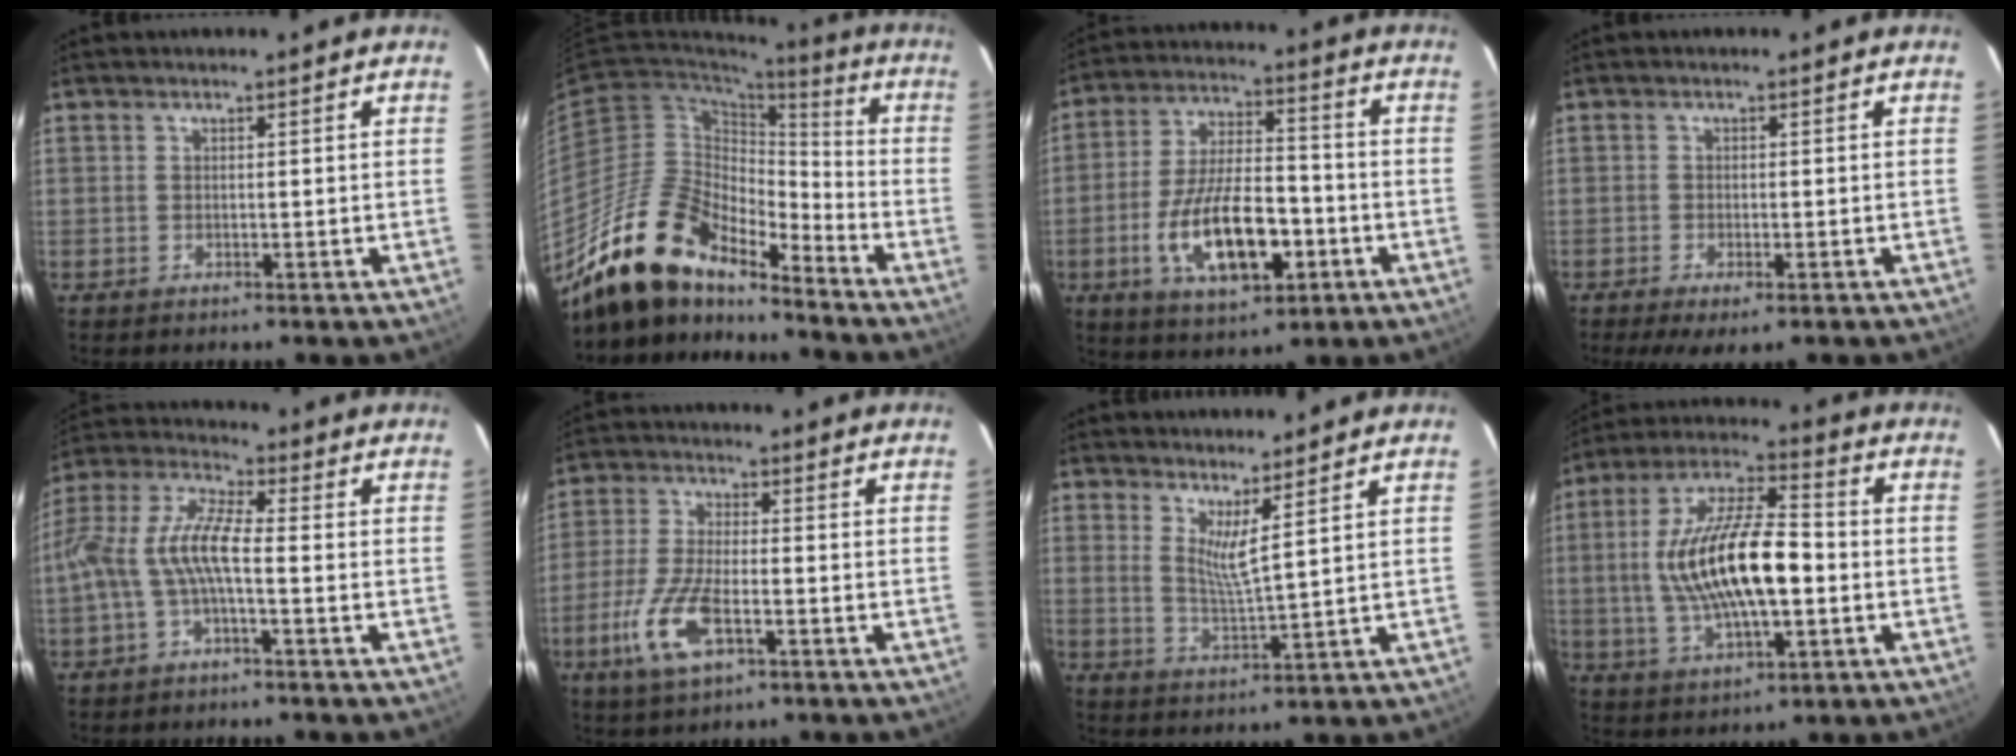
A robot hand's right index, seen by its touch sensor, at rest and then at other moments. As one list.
[{"total": 17.9, "force": [-15.0, 6.1, 7.6], "torque": [-0.137, 0.009, -0.277]}, {"total": 15.9, "force": [-5.4, 6.7, 13.4], "torque": [-0.261, -0.004, -0.083]}, {"total": 5.5, "force": [-3.7, 1.7, 3.8], "torque": [-0.086, -0.023, -0.059]}, {"total": 10.0, "force": [-2.1, 2.5, 9.4], "torque": [-0.206, 0.010, -0.040]}, {"total": 10.9, "force": [-4.5, 3.9, 9.1], "torque": [-0.203, -0.010, -0.086]}, {"total": 4.7, "force": [3.2, -0.5, 3.4], "torque": [-0.063, -0.018, 0.053]}, {"total": 18.1, "force": [-1.2, 6.4, 16.9], "torque": [-0.325, 0.011, -0.019]}]